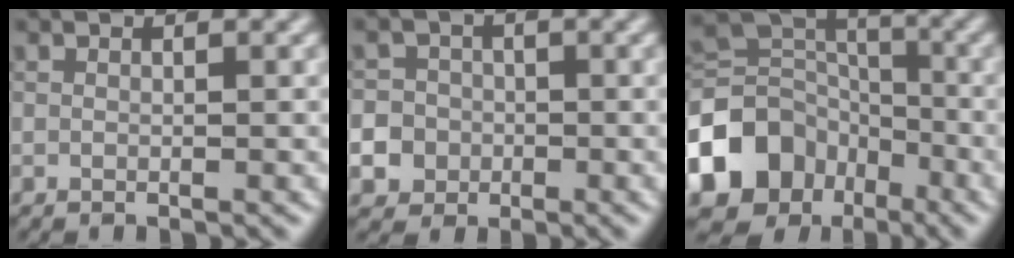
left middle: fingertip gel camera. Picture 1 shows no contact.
{"total": 11.2, "force": [-4.2, 10.1, 2.5], "torque": [-0.074, -0.019, -0.103]}
{"total": 12.2, "force": [-5.8, 9.4, 5.1], "torque": [-0.133, -0.005, -0.115]}